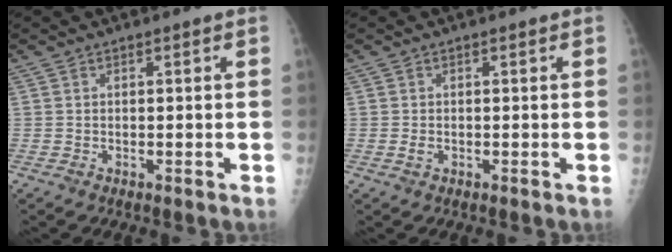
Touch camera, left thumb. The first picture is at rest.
{"total": 1.1, "force": [0.0, 0.6, 0.9], "torque": [-0.014, 0.001, 0.001]}